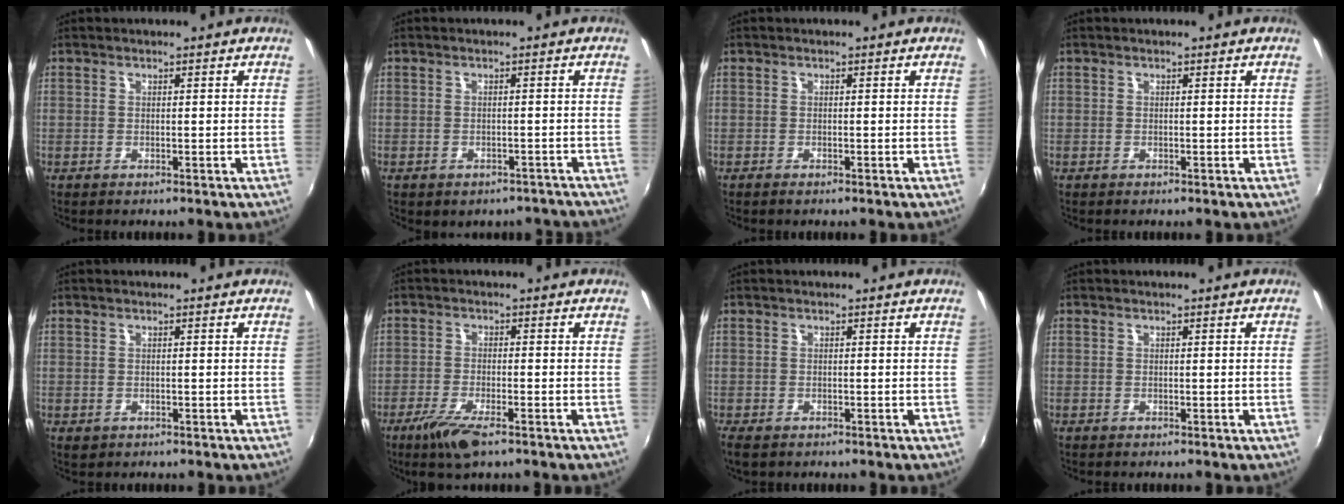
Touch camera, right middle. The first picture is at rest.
{"total": 6.8, "force": [-5.5, 3.4, 2.0], "torque": [-0.038, 0.000, -0.050]}
{"total": 0.6, "force": [-0.5, 0.2, 0.2], "torque": [-0.005, -0.003, -0.012]}
{"total": 0.0}
{"total": 1.1, "force": [-0.4, 0.8, 0.5], "torque": [-0.009, -0.002, -0.005]}
{"total": 6.9, "force": [-4.6, 1.7, 4.8], "torque": [-0.119, -0.020, -0.088]}
{"total": 3.4, "force": [-2.3, 1.5, 1.9], "torque": [-0.042, -0.014, -0.038]}
{"total": 0.0}